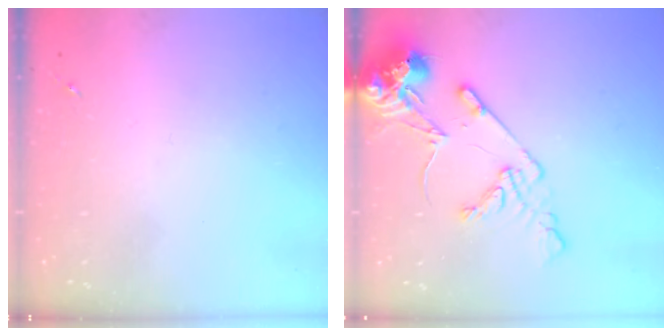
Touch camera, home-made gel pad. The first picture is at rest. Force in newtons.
{"total": 13.7, "press": 13.5, "slide": 2.3}